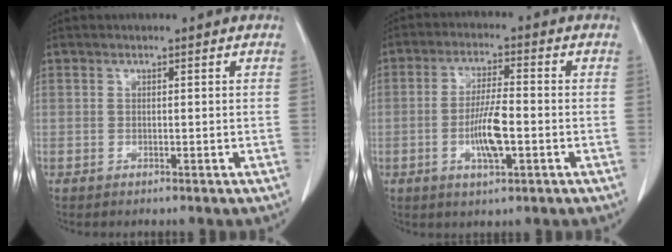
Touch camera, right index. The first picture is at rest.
{"total": 7.2, "force": [-1.9, 1.4, 6.8], "torque": [-0.131, 0.001, -0.031]}